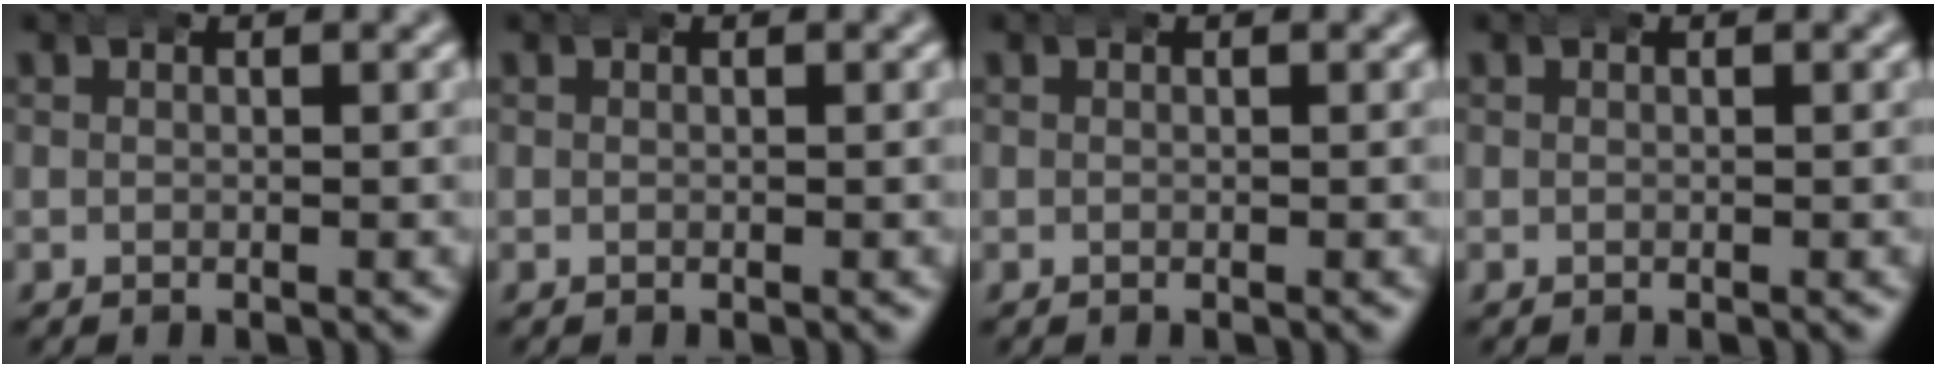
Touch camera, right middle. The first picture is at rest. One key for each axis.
{"total": 0.0}
{"total": 0.0}
{"total": 0.0}